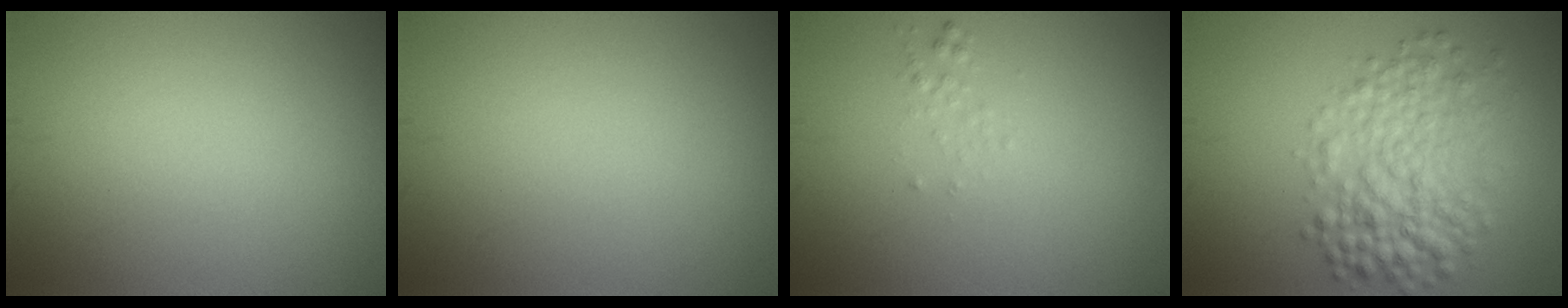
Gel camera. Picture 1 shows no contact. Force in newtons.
{"total": 0.0}
{"total": 0.8, "press": 0.8, "slide": 0.1}
{"total": 6.1, "press": 6.1, "slide": 0.0}